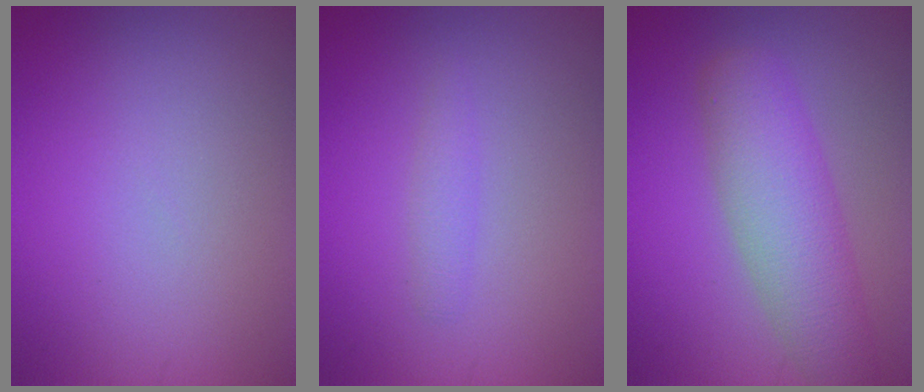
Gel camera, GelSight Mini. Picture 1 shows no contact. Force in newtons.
{"total": 1.1, "press": 1.1, "slide": 0.1}
{"total": 5.9, "press": 5.9, "slide": 0.3}